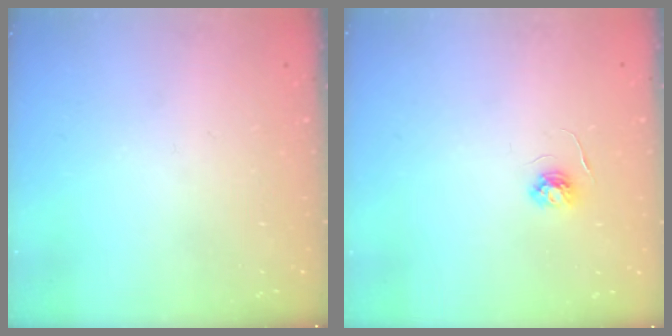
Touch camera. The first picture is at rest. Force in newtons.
{"total": 3.8, "press": 3.8, "slide": 0.4}